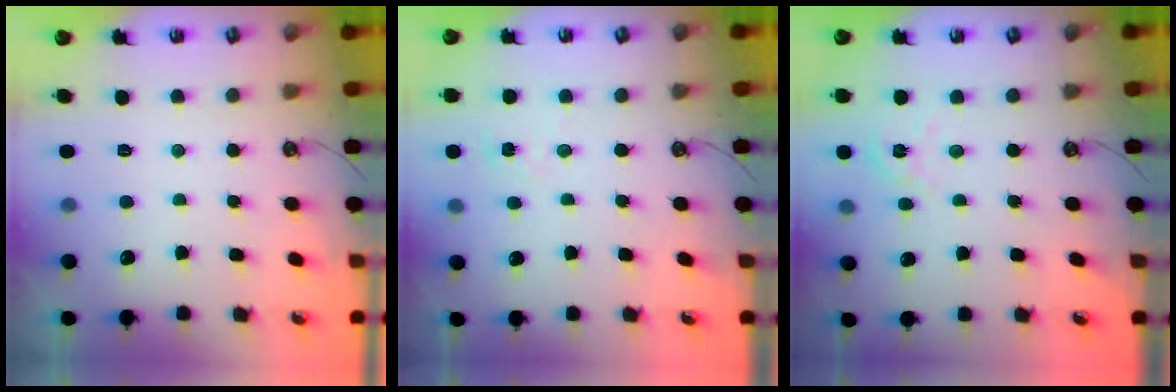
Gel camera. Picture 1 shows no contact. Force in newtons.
{"total": 3.2, "press": 3.2, "slide": 0.4}
{"total": 3.3, "press": 3.3, "slide": 0.2}